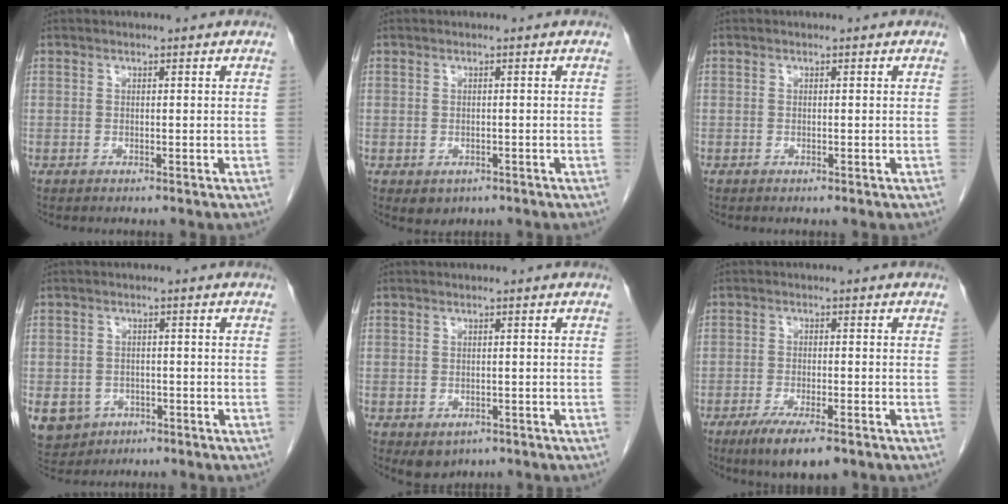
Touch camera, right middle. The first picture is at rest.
{"total": 2.0, "force": [-1.0, 1.6, 0.9], "torque": [-0.013, -0.001, -0.001]}
{"total": 0.0}
{"total": 8.6, "force": [-3.9, 7.2, 2.6], "torque": [-0.068, 0.004, -0.049]}
{"total": 2.8, "force": [-1.4, 2.0, 1.3], "torque": [-0.017, -0.003, -0.007]}
{"total": 7.6, "force": [-5.0, 1.5, 5.4], "torque": [-0.090, -0.017, -0.076]}